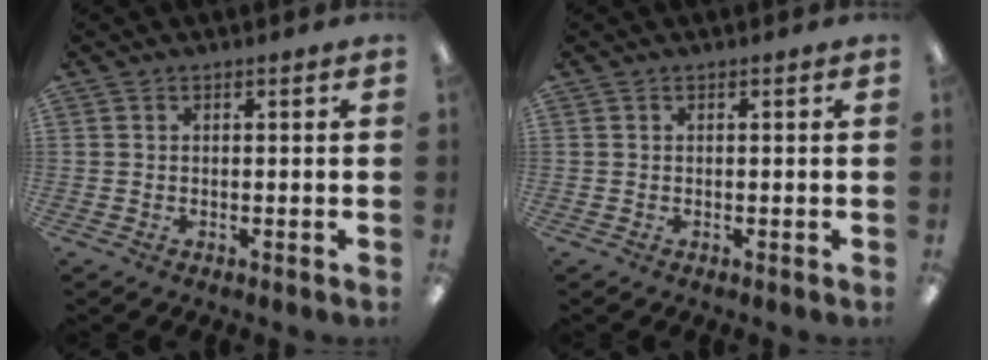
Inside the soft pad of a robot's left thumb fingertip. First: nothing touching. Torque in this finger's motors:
{"motor_torque": [0.00, 0.00, 0.00, 0.00, 0.01]}